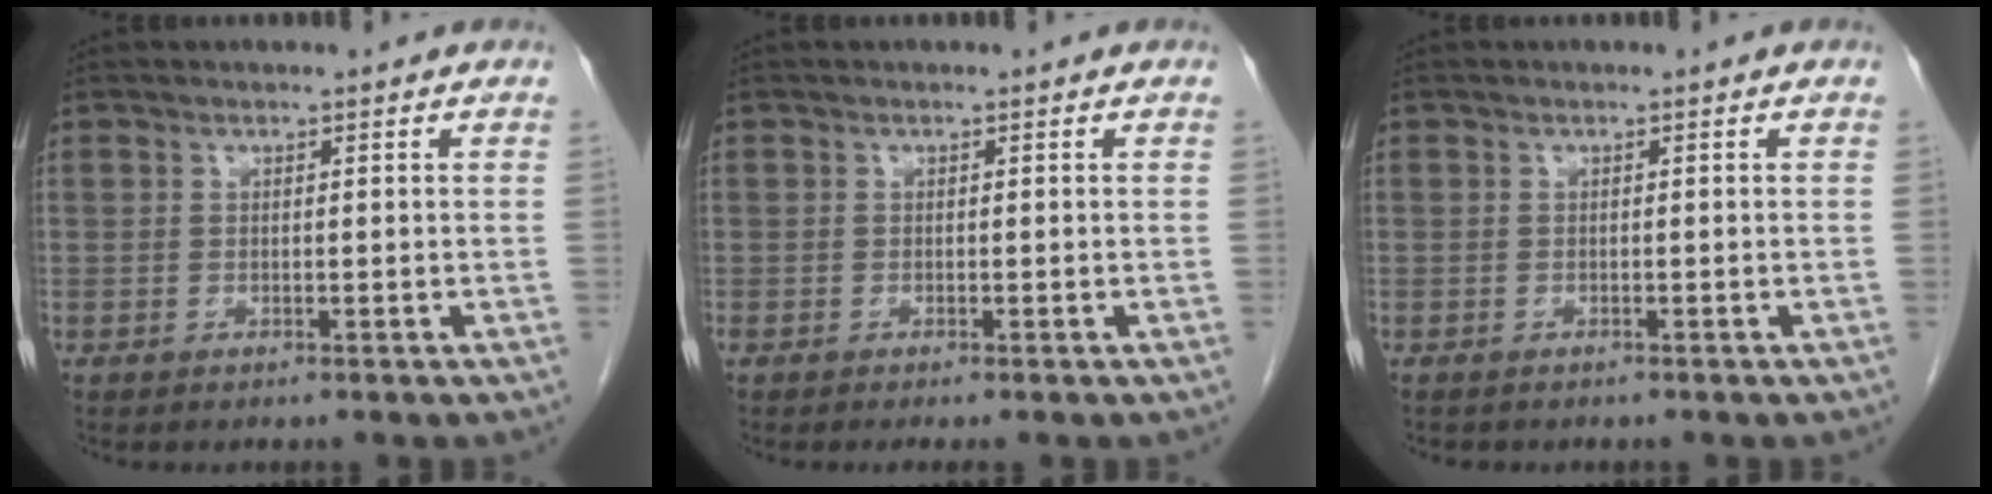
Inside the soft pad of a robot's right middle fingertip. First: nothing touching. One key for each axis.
{"total": 1.0, "fx": -0.8, "fy": -0.1, "fz": 0.5, "tx": -0.006, "ty": 0.000, "tz": -0.012}
{"total": 0.9, "fx": -0.8, "fy": 0.4, "fz": 0.2, "tx": -0.013, "ty": -0.001, "tz": -0.012}